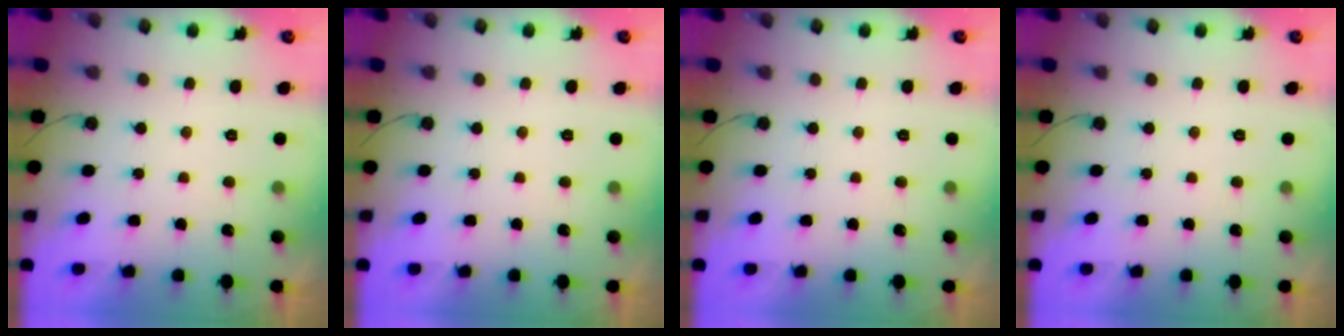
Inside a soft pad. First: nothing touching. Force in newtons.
{"total": 0.0}
{"total": 0.0}
{"total": 0.0}